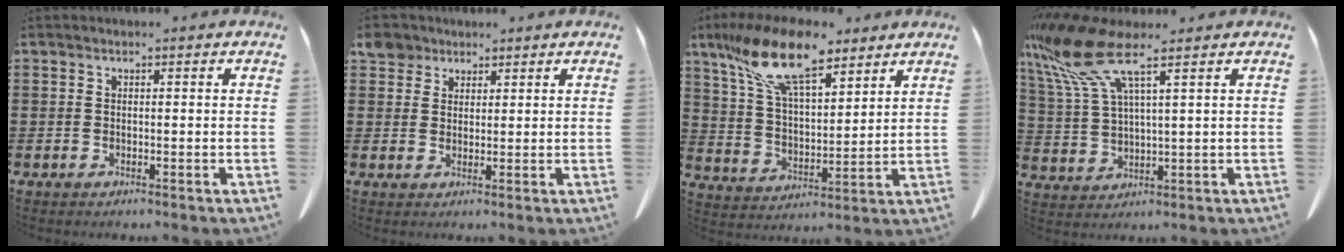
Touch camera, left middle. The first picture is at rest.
{"total": 3.9, "force": [2.9, 2.4, 1.1], "torque": [-0.036, 0.011, 0.056]}
{"total": 14.5, "force": [10.1, 5.2, 9.0], "torque": [-0.214, -0.022, 0.179]}
{"total": 11.3, "force": [7.0, 2.3, 8.6], "torque": [-0.221, -0.035, 0.115]}